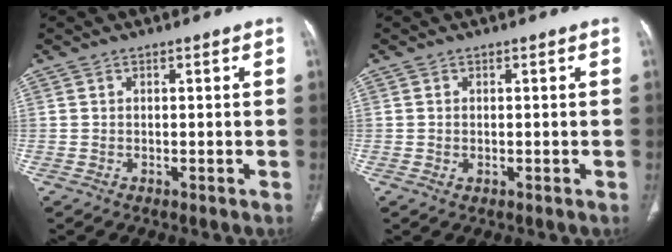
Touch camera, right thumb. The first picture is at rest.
{"total": 0.6, "force": [-0.1, 0.4, 0.4], "torque": [-0.014, 0.002, 0.002]}